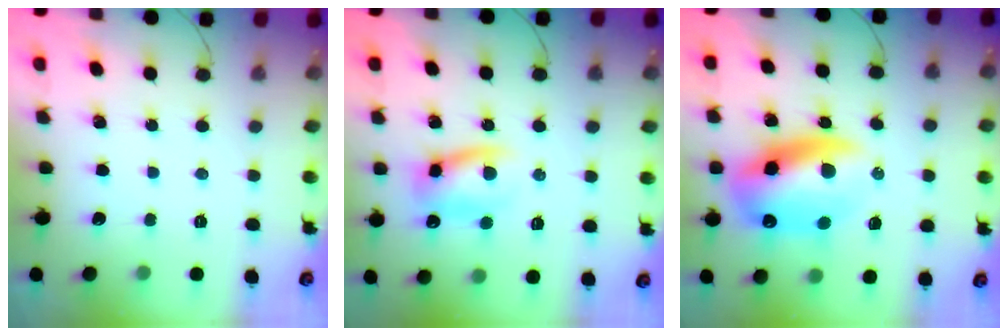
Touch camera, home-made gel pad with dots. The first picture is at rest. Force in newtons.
{"total": 10.7, "press": 10.6, "slide": 1.6}
{"total": 17.1, "press": 16.5, "slide": 4.4}